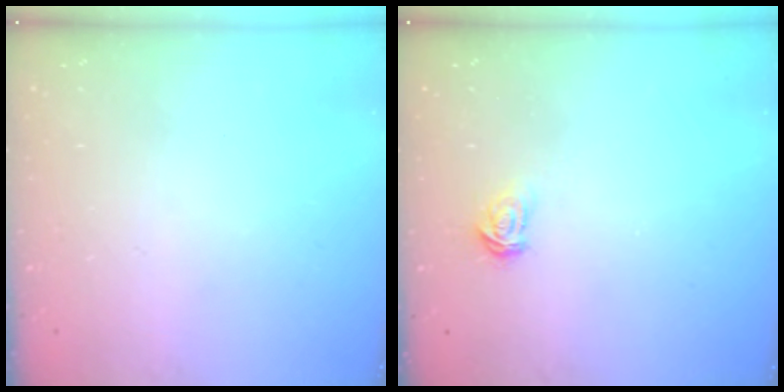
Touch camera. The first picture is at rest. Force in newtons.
{"total": 2.8, "press": 2.7, "slide": 0.3}